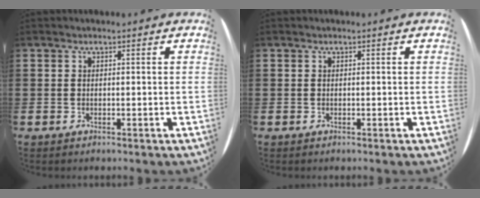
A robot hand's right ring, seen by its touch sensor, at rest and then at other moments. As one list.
[{"total": 0.0}]